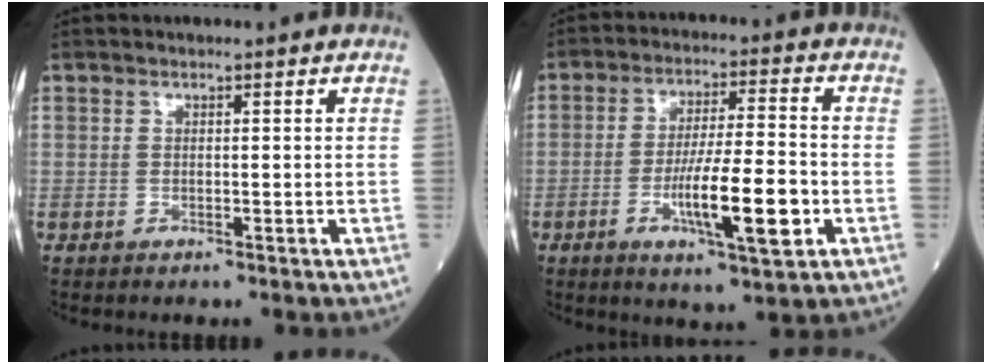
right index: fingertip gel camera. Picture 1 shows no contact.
{"total": 11.7, "force": [-3.6, 1.3, 11.1], "torque": [-0.188, -0.009, -0.059]}